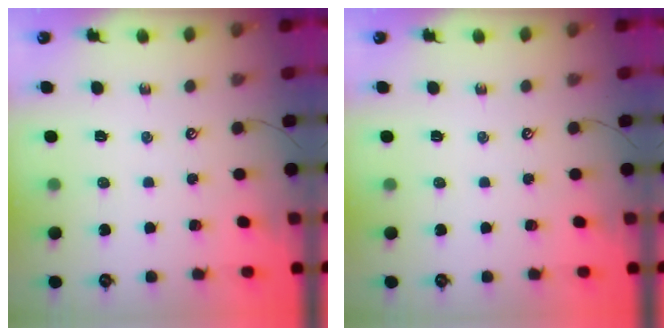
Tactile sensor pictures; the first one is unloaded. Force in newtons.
{"total": 0.0}